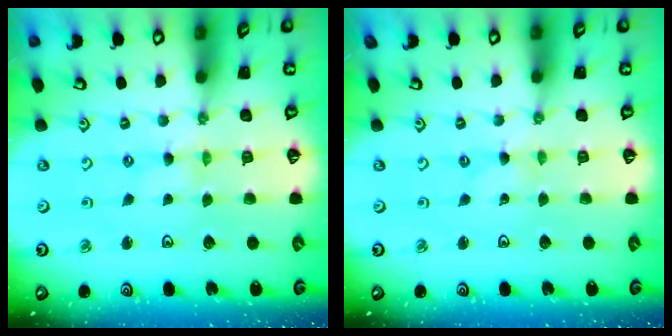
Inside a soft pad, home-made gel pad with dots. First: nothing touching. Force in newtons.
{"total": 0.0}